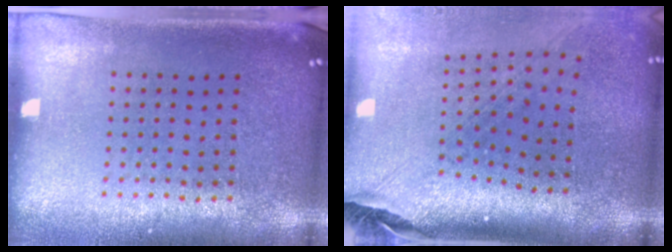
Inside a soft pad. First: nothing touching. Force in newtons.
{"total": 2.7, "press": 2.0, "slide": 1.8}